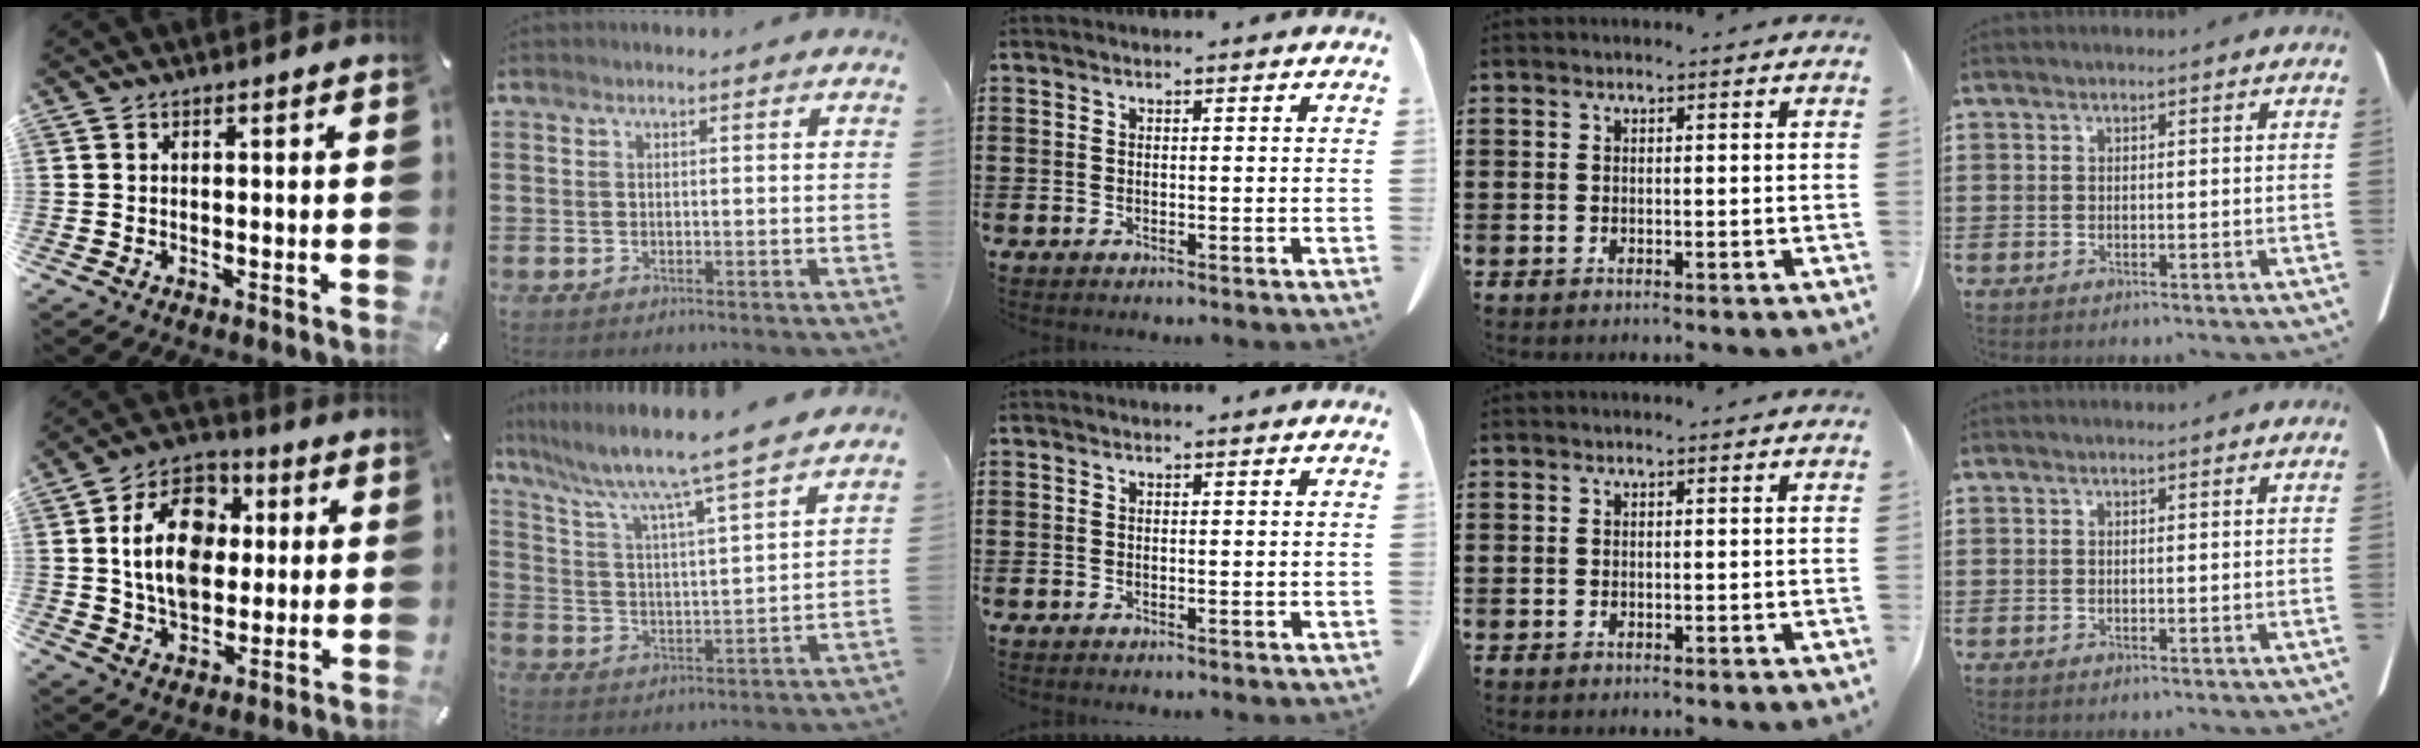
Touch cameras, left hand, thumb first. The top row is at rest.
{"thumb": {"total": 16.1, "force": [2.0, 12.2, 10.2], "torque": [-0.191, 0.012, 0.034]}, "index": {"total": 7.1, "force": [6.1, -0.8, 3.5], "torque": [-0.095, -0.050, 0.093]}}